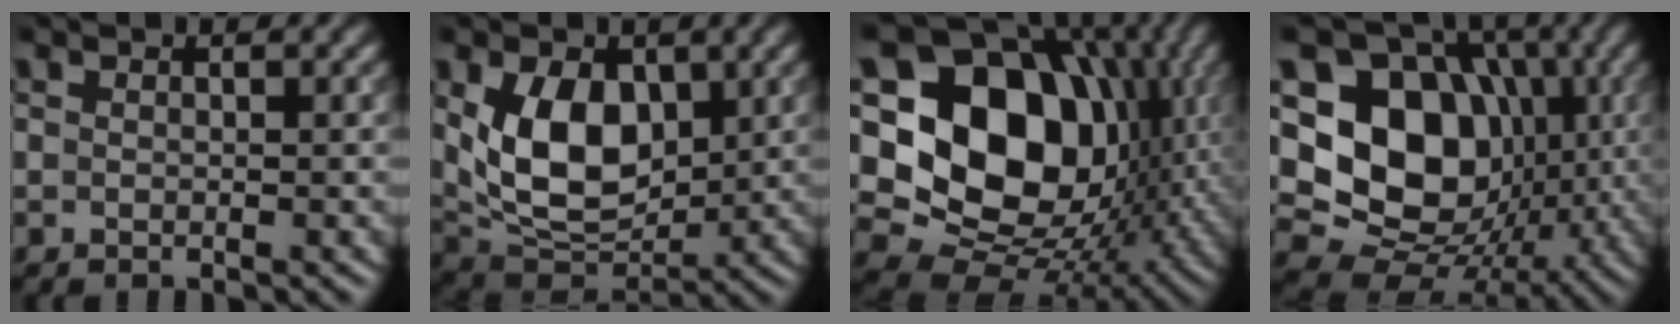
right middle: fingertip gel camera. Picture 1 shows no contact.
{"total": 8.1, "force": [1.5, 5.2, 6.0], "torque": [-0.116, -0.014, 0.030]}
{"total": 18.3, "force": [3.0, 14.2, 11.1], "torque": [-0.194, 0.002, 0.060]}
{"total": 14.4, "force": [0.8, 11.7, 8.4], "torque": [-0.135, 0.006, -0.001]}